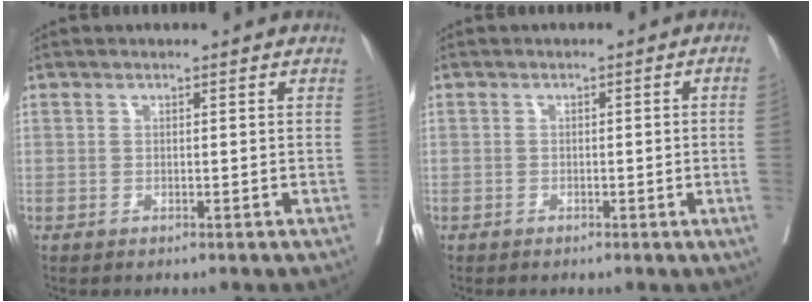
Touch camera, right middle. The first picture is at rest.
{"total": 3.1, "force": [-0.8, -0.6, 2.9], "torque": [-0.039, 0.003, -0.010]}